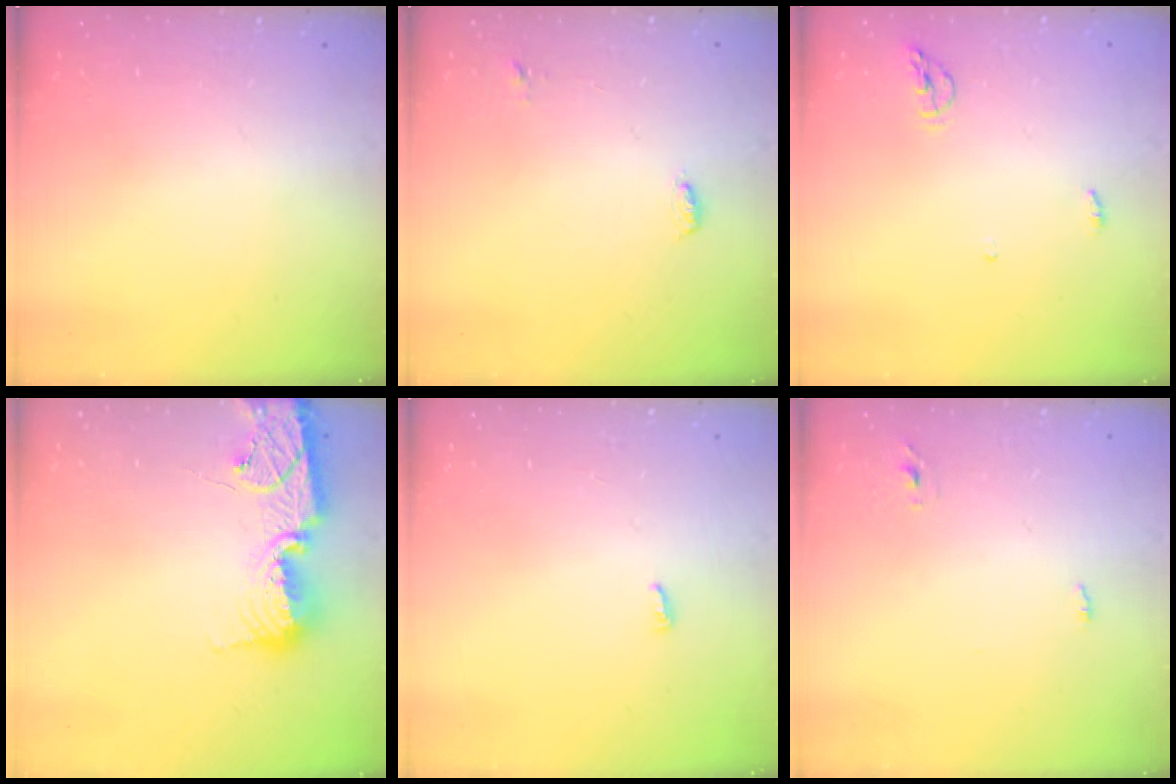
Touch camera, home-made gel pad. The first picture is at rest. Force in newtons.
{"total": 5.0, "press": 4.1, "slide": 2.8}
{"total": 5.2, "press": 5.2, "slide": 0.7}
{"total": 14.0, "press": 14.0, "slide": 1.1}
{"total": 3.6, "press": 3.6, "slide": 0.4}
{"total": 2.7, "press": 2.6, "slide": 0.8}